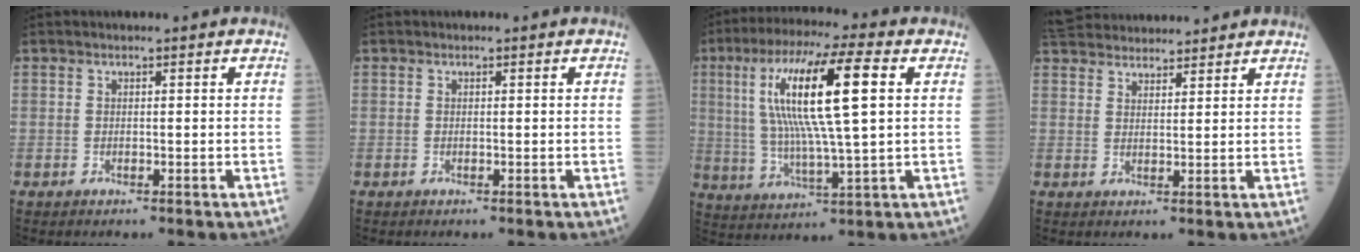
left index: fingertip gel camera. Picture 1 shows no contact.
{"total": 0.0}
{"total": 15.5, "force": [3.2, 1.2, 15.2], "torque": [-0.302, 0.012, 0.053]}
{"total": 13.0, "force": [12.2, 2.5, 3.6], "torque": [-0.070, 0.045, 0.194]}